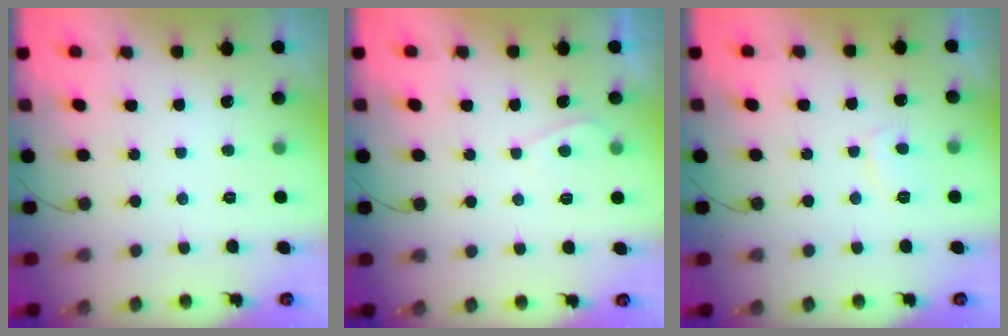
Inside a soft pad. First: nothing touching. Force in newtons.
{"total": 2.8, "press": 2.7, "slide": 0.3}
{"total": 3.7, "press": 3.6, "slide": 0.7}